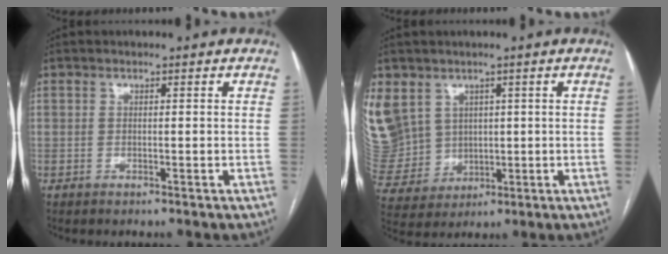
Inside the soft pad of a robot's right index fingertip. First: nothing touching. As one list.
[{"total": 18.8, "force": [5.4, 16.6, 6.8], "torque": [-0.237, 0.054, 0.132]}]